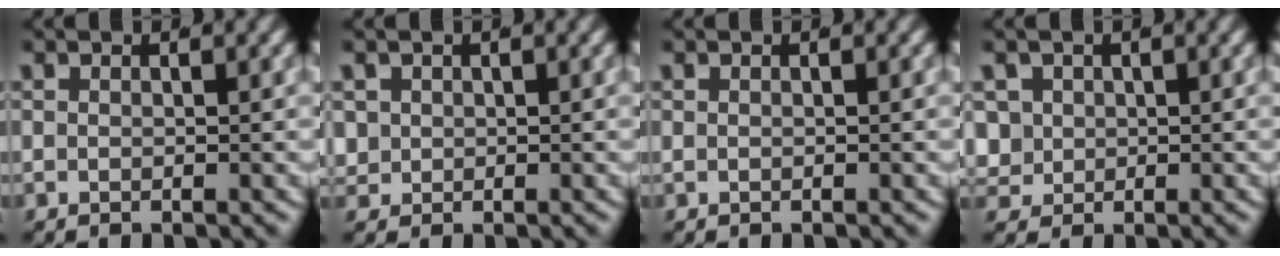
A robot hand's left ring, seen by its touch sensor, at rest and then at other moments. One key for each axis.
{"total": 3.1, "fx": 0.2, "fy": 3.0, "fz": 0.9, "tx": -0.042, "ty": -0.021, "tz": 0.016}
{"total": 0.0}
{"total": 6.1, "fx": 0.1, "fy": 5.7, "fz": 2.3, "tx": -0.075, "ty": -0.027, "tz": 0.010}